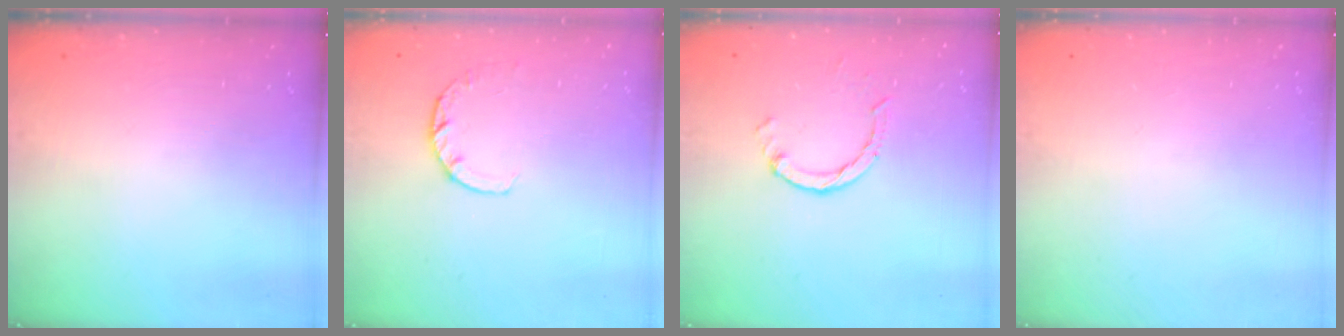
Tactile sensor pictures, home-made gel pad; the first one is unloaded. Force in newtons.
{"total": 3.0, "press": 2.9, "slide": 0.4}
{"total": 1.4, "press": 1.4, "slide": 0.2}
{"total": 0.0}